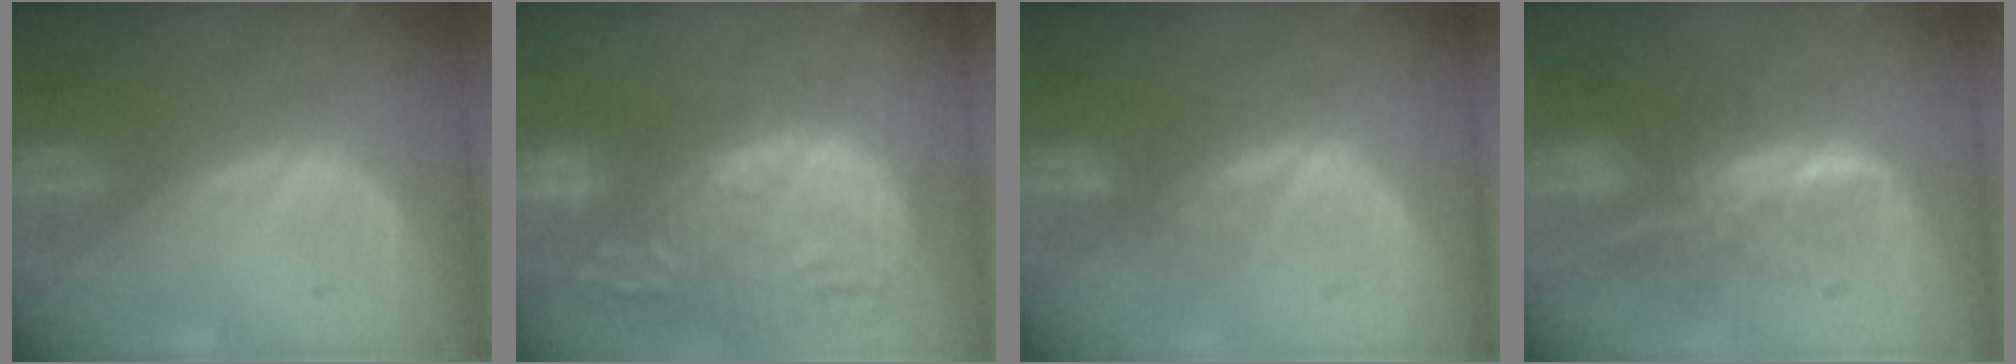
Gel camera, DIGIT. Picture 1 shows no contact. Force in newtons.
{"total": 15.7, "press": 13.1, "slide": 8.6}
{"total": 2.3, "press": 2.3, "slide": 0.5}
{"total": 8.2, "press": 7.0, "slide": 4.3}